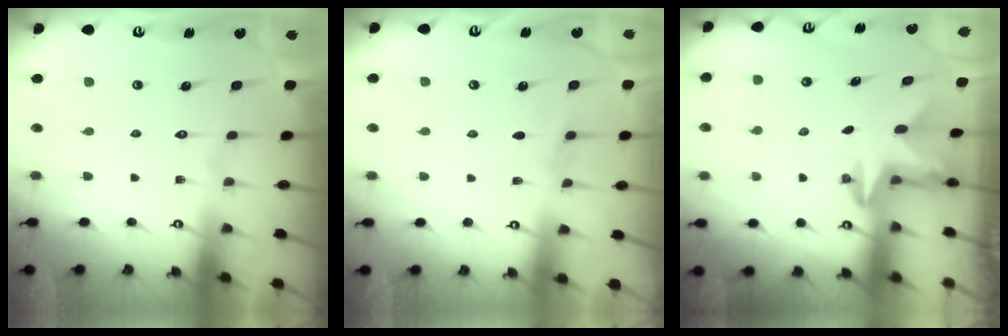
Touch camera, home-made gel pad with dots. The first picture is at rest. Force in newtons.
{"total": 2.6, "press": 2.6, "slide": 0.3}
{"total": 2.4, "press": 2.3, "slide": 0.4}